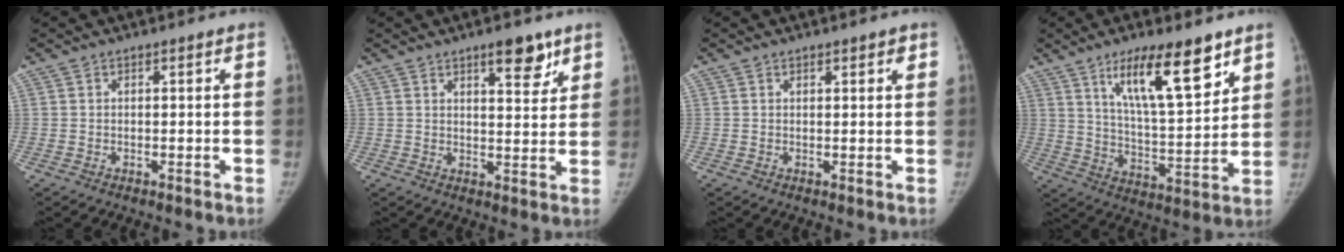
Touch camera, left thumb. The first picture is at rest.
{"total": 6.9, "force": [4.4, 2.5, 4.6], "torque": [-0.042, -0.027, 0.062]}
{"total": 1.6, "force": [1.1, 0.6, 1.0], "torque": [-0.005, -0.004, 0.013]}
{"total": 16.4, "force": [9.6, 4.6, 12.4], "torque": [-0.176, -0.054, 0.168]}